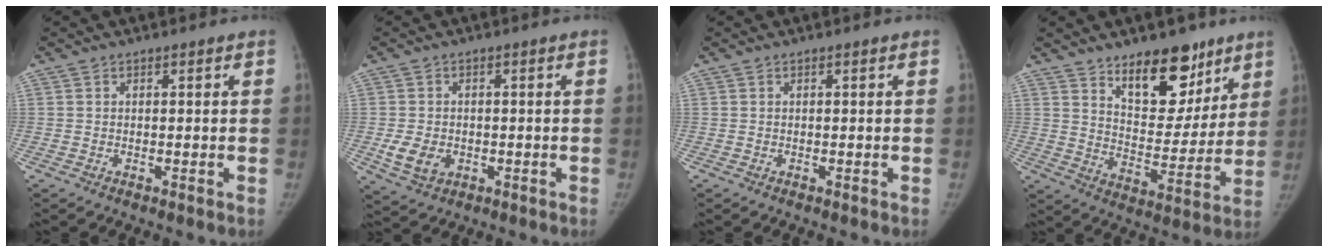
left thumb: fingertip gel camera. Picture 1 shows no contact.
{"total": 5.8, "force": [-1.3, 4.4, 3.5], "torque": [-0.058, -0.002, -0.015]}
{"total": 0.0}
{"total": 15.3, "force": [10.1, 7.8, 8.4], "torque": [-0.067, -0.070, 0.165]}